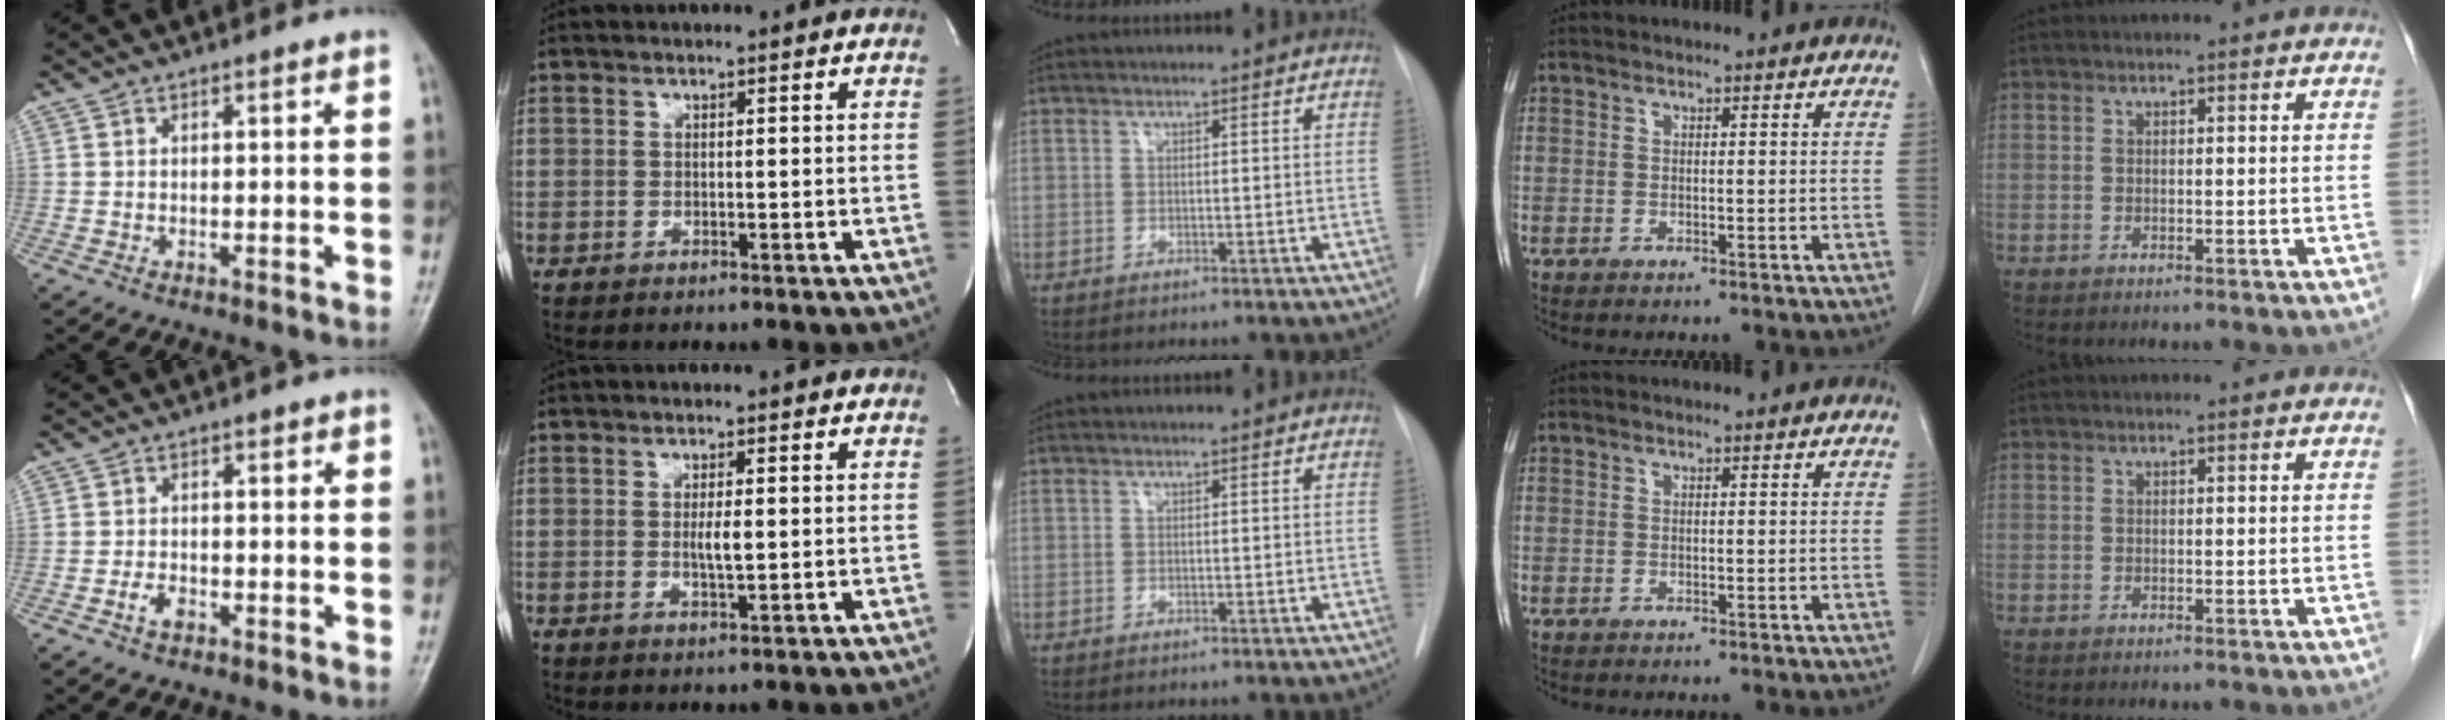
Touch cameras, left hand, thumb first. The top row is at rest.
{"thumb": {"total": 2.6, "force": [-1.5, 1.6, 1.4], "torque": [-0.023, 0.011, -0.026]}, "index": {"total": 2.5, "force": [0.2, 0.3, 2.4], "torque": [-0.047, -0.004, 0.004]}}